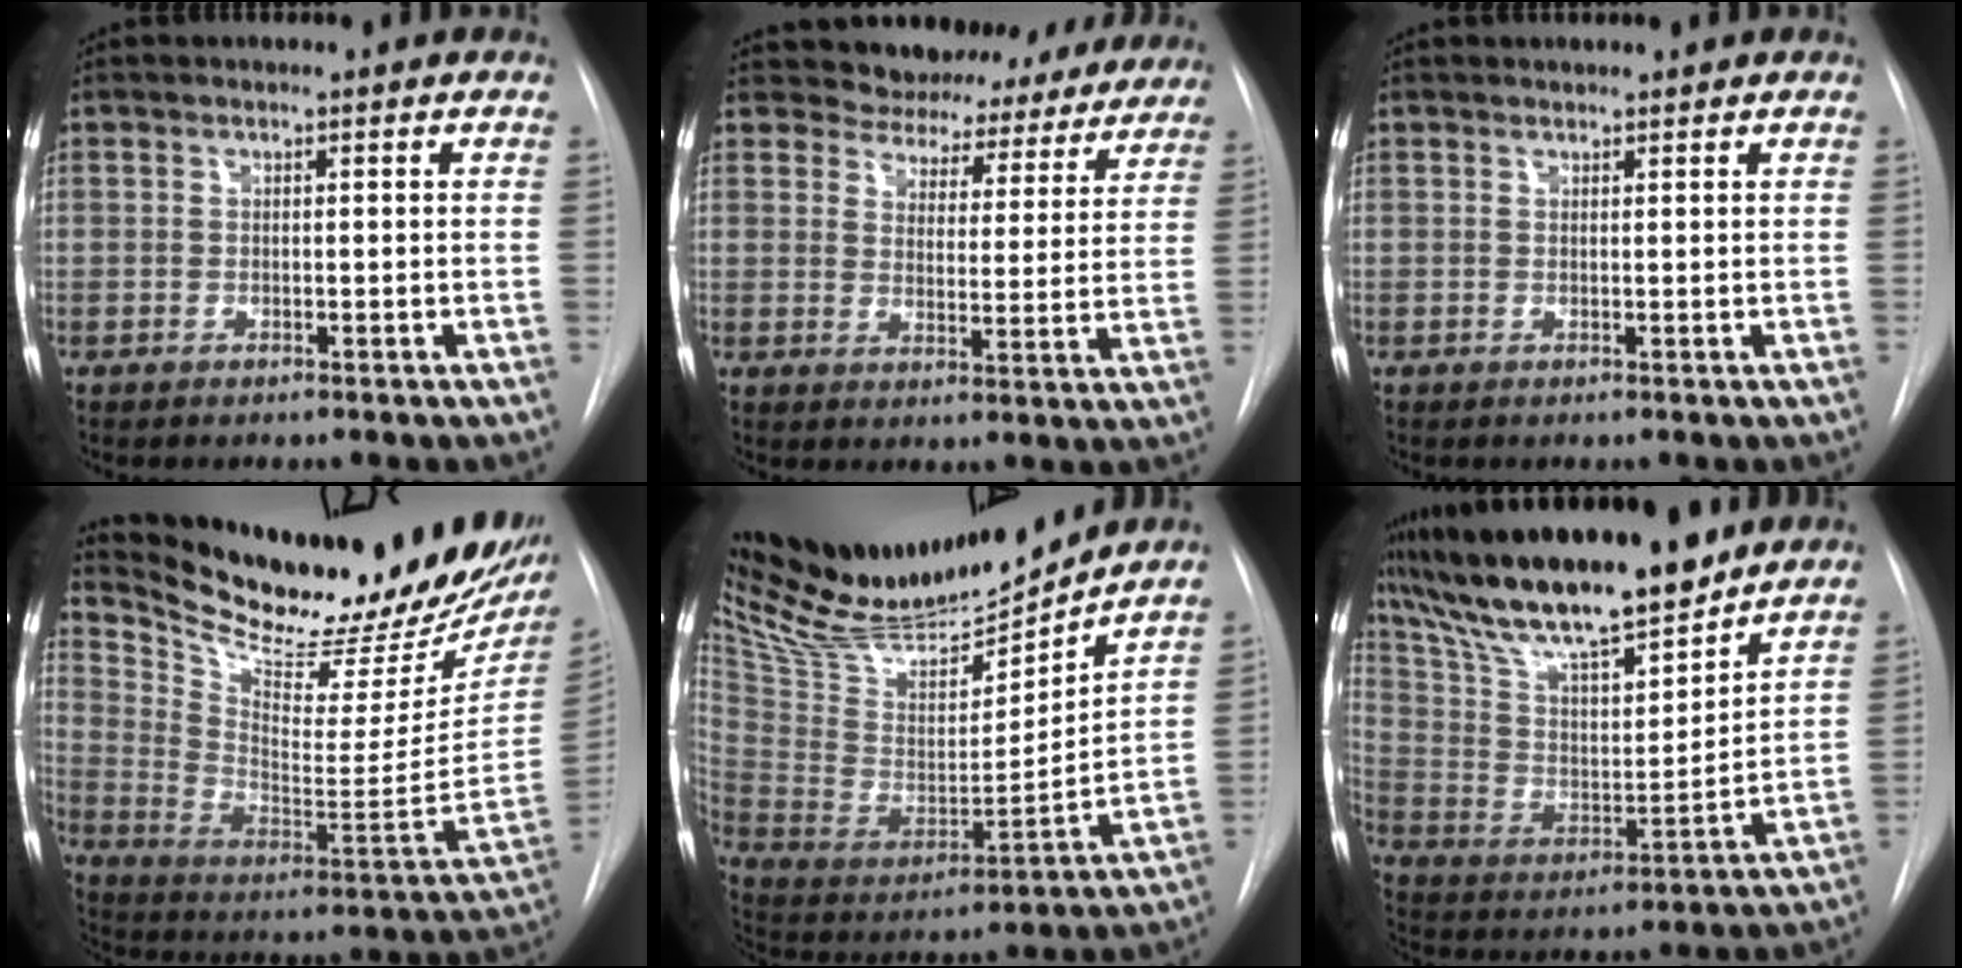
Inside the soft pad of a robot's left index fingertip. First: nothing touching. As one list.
[{"total": 18.8, "force": [17.4, 6.6, 2.9], "torque": [-0.022, -0.012, 0.202]}, {"total": 1.6, "force": [1.6, 0.3, 0.3], "torque": [-0.008, 0.018, 0.024]}, {"total": 27.6, "force": [23.8, 6.5, 12.5], "torque": [-0.206, -0.068, 0.338]}, {"total": 22.8, "force": [21.0, 3.5, 8.1], "torque": [-0.154, -0.023, 0.357]}, {"total": 19.9, "force": [16.6, 3.0, 10.5], "torque": [-0.185, 0.003, 0.294]}]